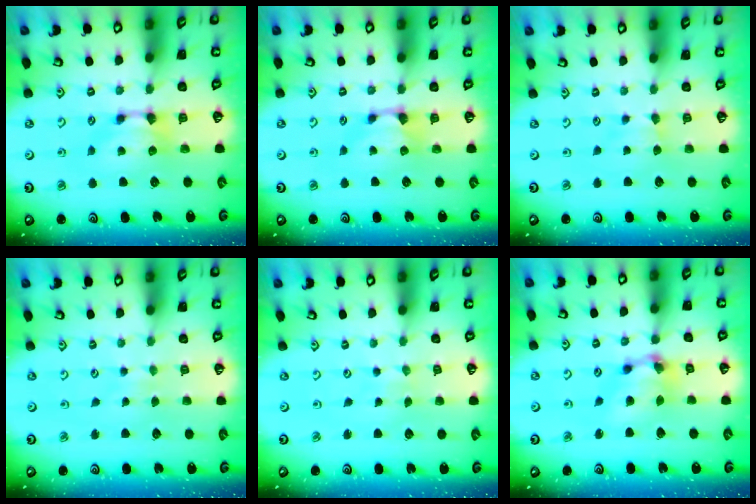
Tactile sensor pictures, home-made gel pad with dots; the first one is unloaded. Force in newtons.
{"total": 0.8, "press": 0.2, "slide": 0.8}
{"total": 2.4, "press": 2.4, "slide": 0.6}
{"total": 4.0, "press": 4.0, "slide": 0.0}
{"total": 4.9, "press": 4.9, "slide": 0.2}
{"total": 6.5, "press": 6.2, "slide": 2.2}